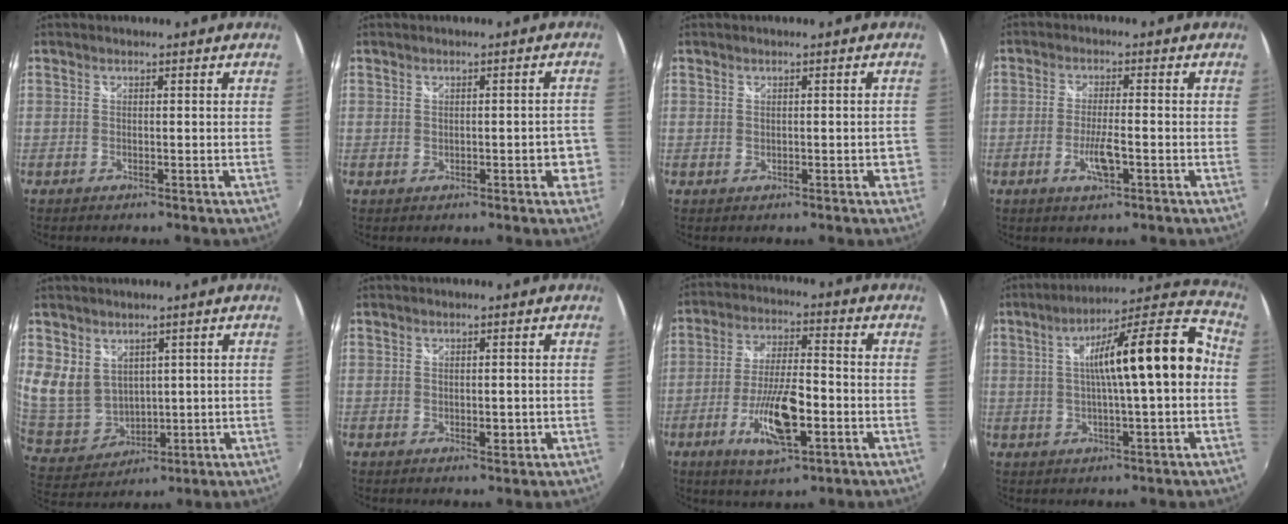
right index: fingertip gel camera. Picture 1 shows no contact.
{"total": 3.5, "force": [-1.0, 1.7, 2.9], "torque": [-0.033, 0.003, -0.010]}
{"total": 2.1, "force": [-0.6, 1.2, 1.6], "torque": [-0.015, 0.004, -0.004]}
{"total": 4.9, "force": [-1.9, 1.0, 4.4], "torque": [-0.089, -0.007, -0.035]}
{"total": 11.2, "force": [4.7, 8.8, 5.0], "torque": [-0.112, 0.003, 0.119]}
{"total": 1.9, "force": [-0.2, 0.9, 1.7], "torque": [-0.024, -0.004, 0.000]}
{"total": 12.3, "force": [-4.5, 3.7, 10.9], "torque": [-0.217, -0.011, -0.079]}
{"total": 17.1, "force": [1.3, 2.8, 16.8], "torque": [-0.243, 0.034, 0.022]}